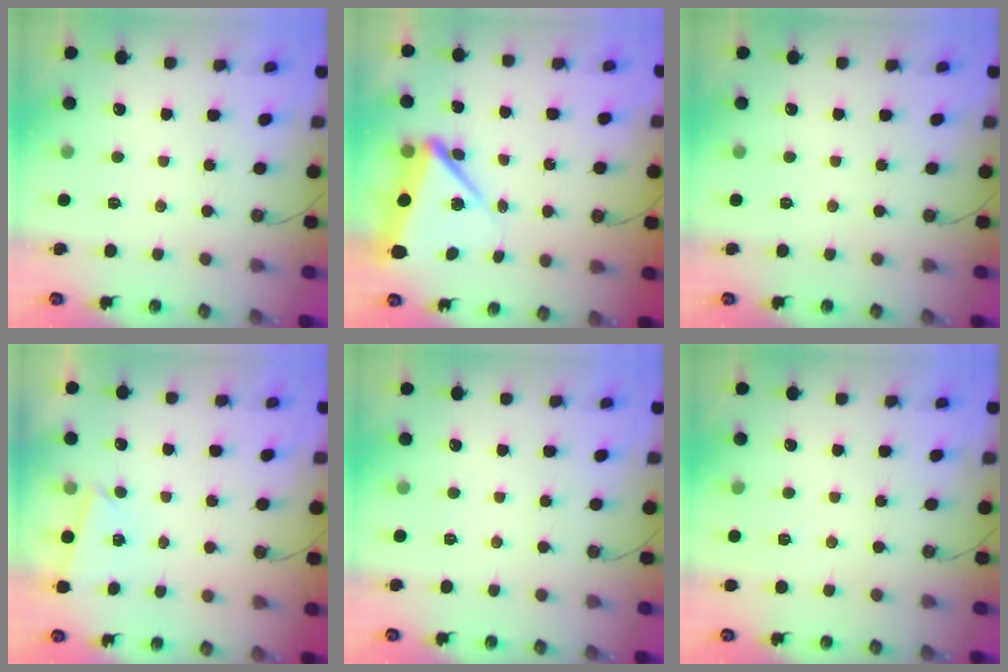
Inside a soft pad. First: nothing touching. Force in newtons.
{"total": 8.4, "press": 8.1, "slide": 2.0}
{"total": 0.0}
{"total": 2.7, "press": 1.7, "slide": 2.1}
{"total": 0.0}
{"total": 1.6, "press": 1.5, "slide": 0.5}